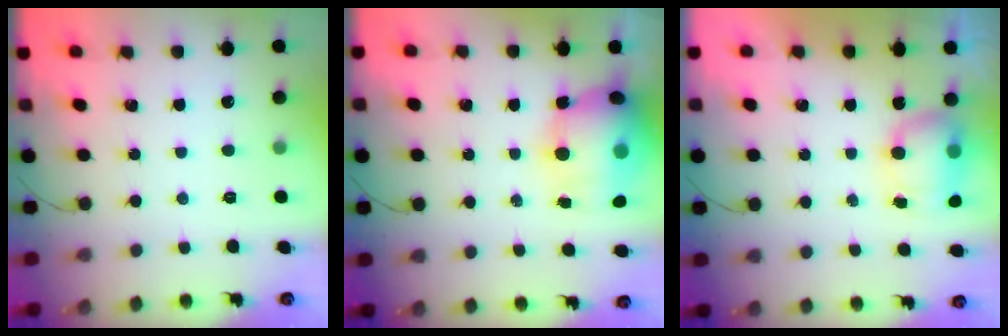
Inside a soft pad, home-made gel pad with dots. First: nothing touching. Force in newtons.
{"total": 19.1, "press": 17.0, "slide": 8.7}
{"total": 7.0, "press": 6.9, "slide": 1.1}